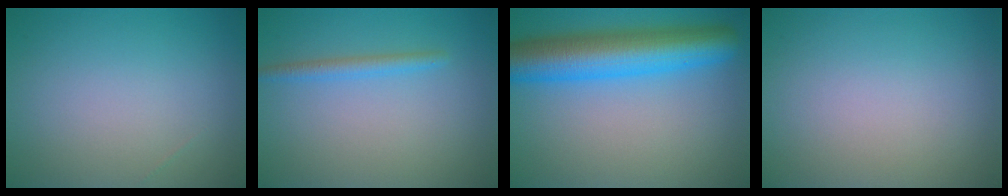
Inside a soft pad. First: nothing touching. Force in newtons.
{"total": 1.7, "press": 1.7, "slide": 0.0}
{"total": 9.0, "press": 9.0, "slide": 0.2}
{"total": 0.0}